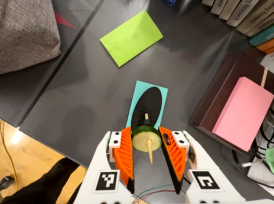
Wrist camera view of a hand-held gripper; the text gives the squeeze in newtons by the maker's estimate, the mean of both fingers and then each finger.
{"total": 8.5, "left": 8.6, "right": 8.4}